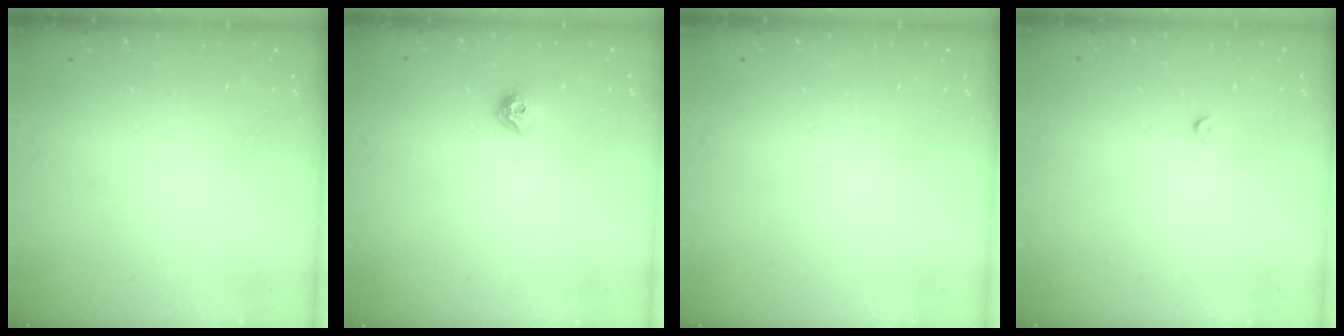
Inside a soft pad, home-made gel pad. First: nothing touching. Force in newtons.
{"total": 7.3, "press": 7.2, "slide": 0.9}
{"total": 0.0}
{"total": 2.8, "press": 2.8, "slide": 0.5}